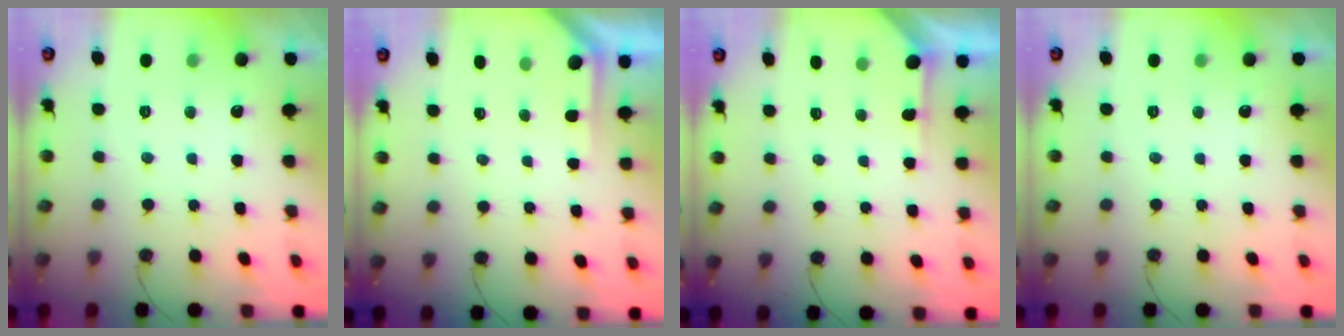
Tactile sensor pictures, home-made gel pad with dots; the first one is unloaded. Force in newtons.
{"total": 1.7, "press": 1.7, "slide": 0.3}
{"total": 3.9, "press": 3.9, "slide": 0.4}
{"total": 0.0}